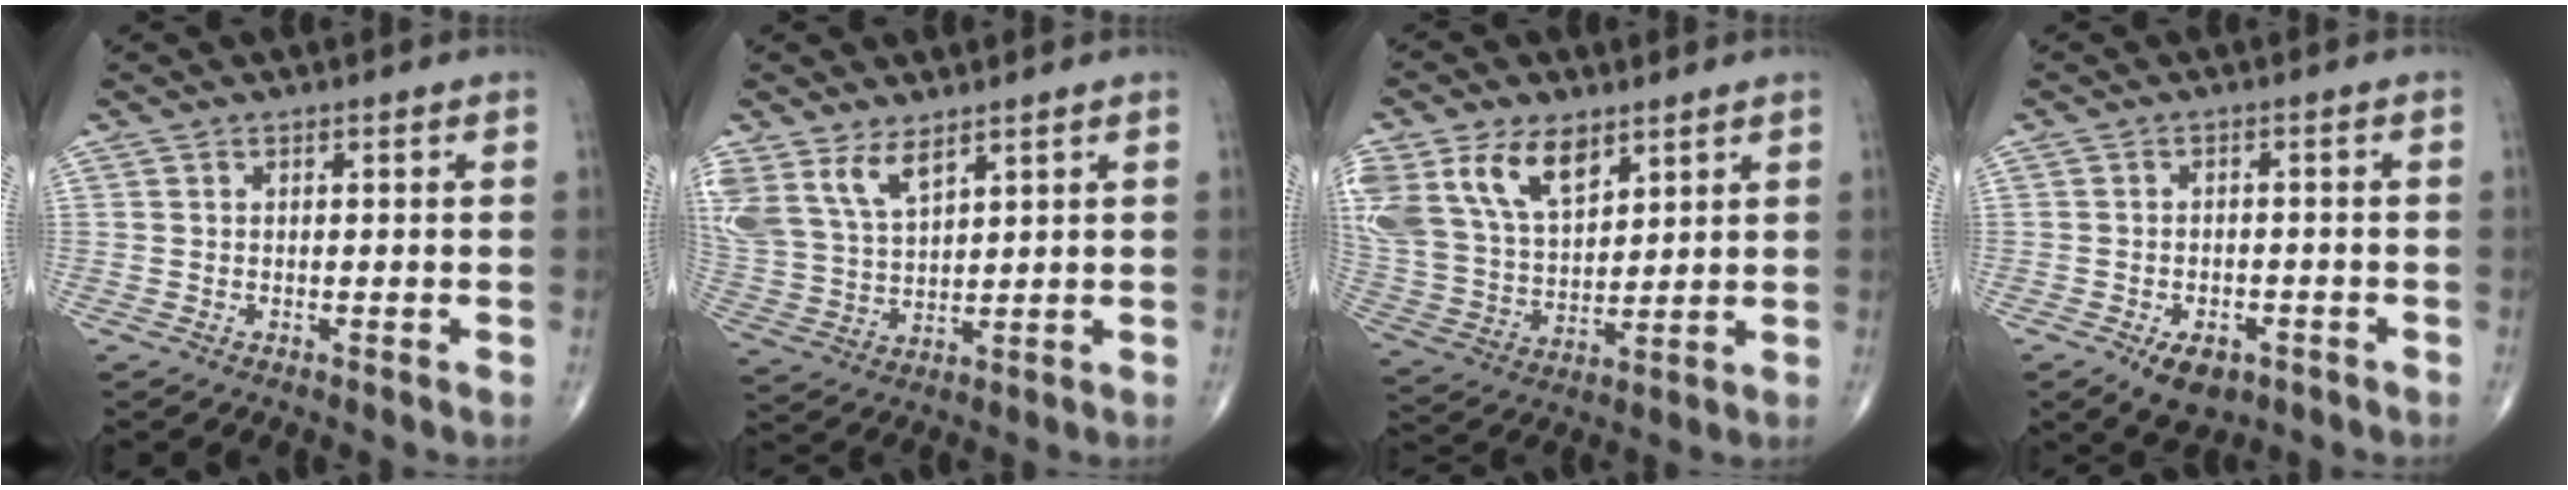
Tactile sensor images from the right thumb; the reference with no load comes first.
{"total": 9.8, "force": [6.3, 4.6, 5.9], "torque": [-0.113, -0.021, 0.141]}
{"total": 17.5, "force": [9.1, 10.3, 10.9], "torque": [-0.206, -0.022, 0.182]}
{"total": 6.4, "force": [-3.4, 3.8, 3.9], "torque": [-0.049, 0.011, -0.045]}